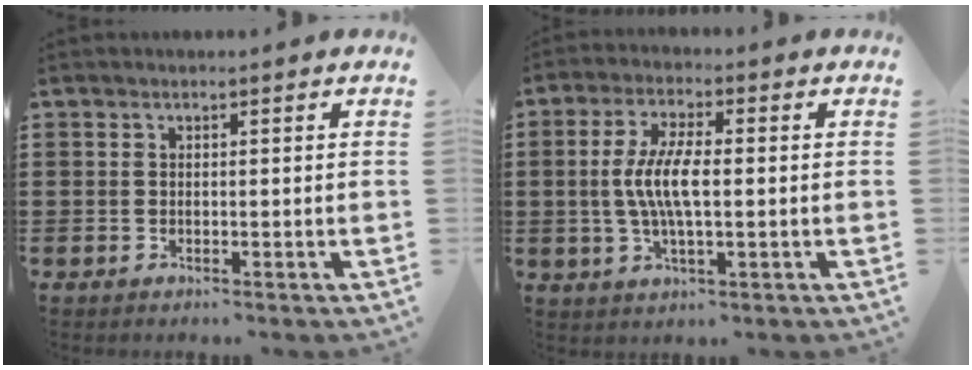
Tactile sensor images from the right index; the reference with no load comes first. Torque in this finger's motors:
{"motor_torque": [0.67, -0.54, 0.47, 0.21]}